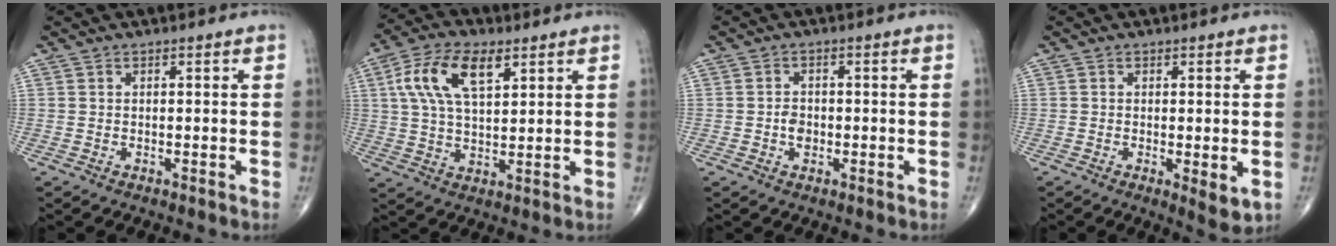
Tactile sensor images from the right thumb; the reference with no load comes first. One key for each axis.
{"total": 12.4, "fx": 4.9, "fy": 6.0, "fz": 9.7, "tx": -0.184, "ty": 0.001, "tz": 0.089}
{"total": 2.4, "fx": -0.6, "fy": 1.8, "fz": 1.5, "tx": -0.014, "ty": 0.004, "tz": -0.012}
{"total": 4.0, "fx": -0.7, "fy": 1.3, "fz": 3.7, "tx": -0.056, "ty": -0.014, "tz": -0.011}